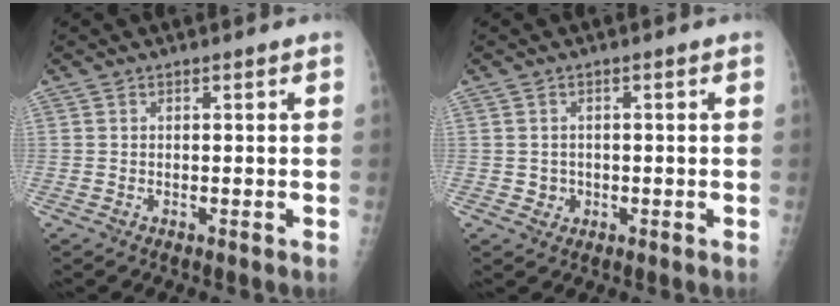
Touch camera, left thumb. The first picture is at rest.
{"total": 1.9, "force": [-0.3, 1.9, 0.3], "torque": [0.002, 0.006, -0.002]}